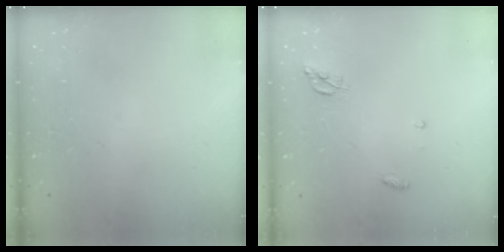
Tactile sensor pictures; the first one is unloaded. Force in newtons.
{"total": 5.2, "press": 5.2, "slide": 0.2}